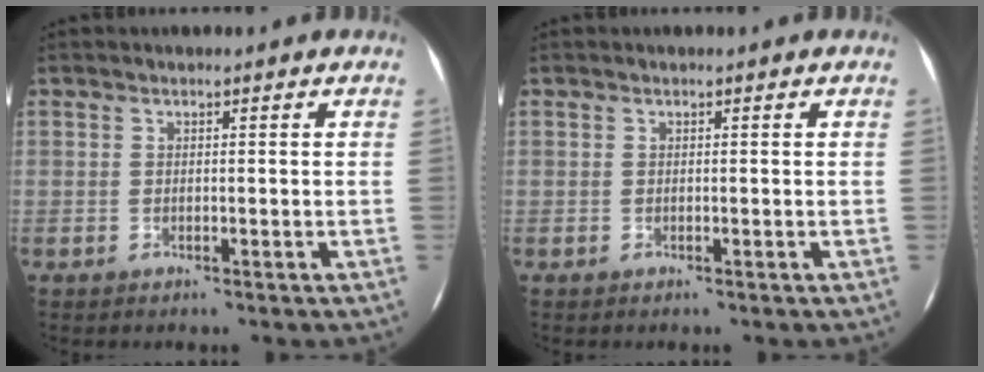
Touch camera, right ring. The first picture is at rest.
{"total": 0.0}